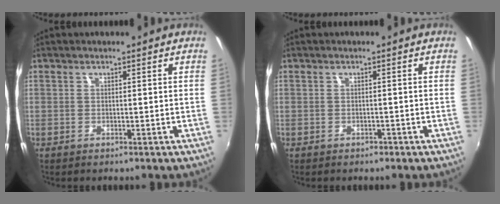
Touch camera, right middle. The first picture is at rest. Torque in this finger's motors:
{"motor_torque": [0.38, -0.25, 0.11, 0.04]}